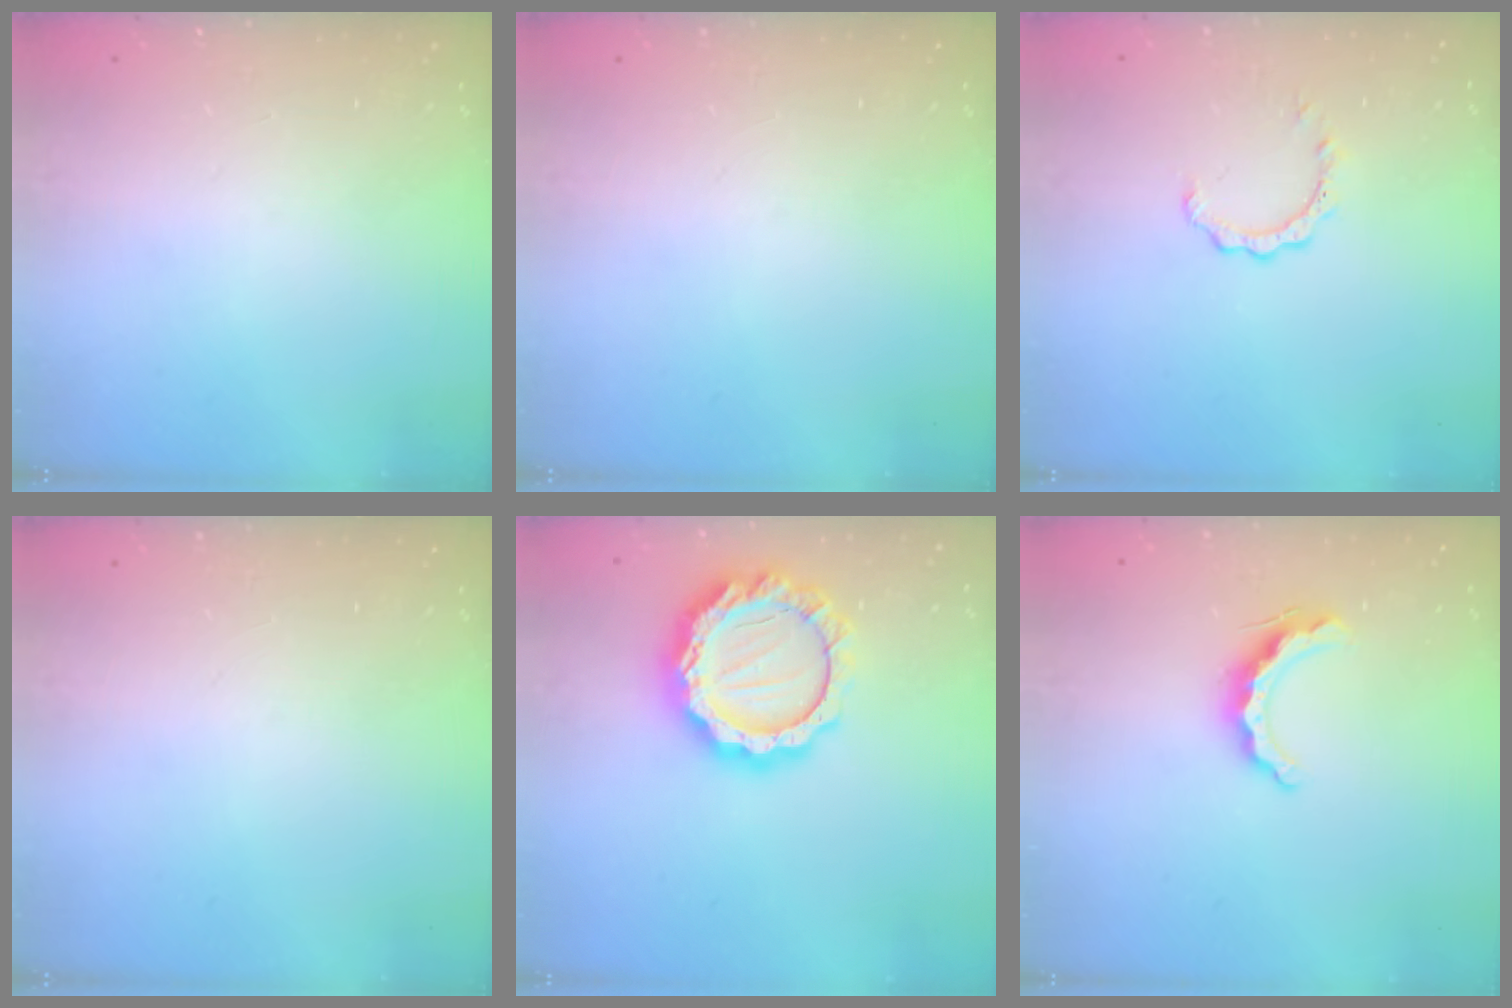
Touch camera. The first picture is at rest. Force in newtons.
{"total": 0.0}
{"total": 2.4, "press": 2.3, "slide": 0.3}
{"total": 0.0}
{"total": 17.7, "press": 17.6, "slide": 1.5}
{"total": 8.8, "press": 8.7, "slide": 0.4}